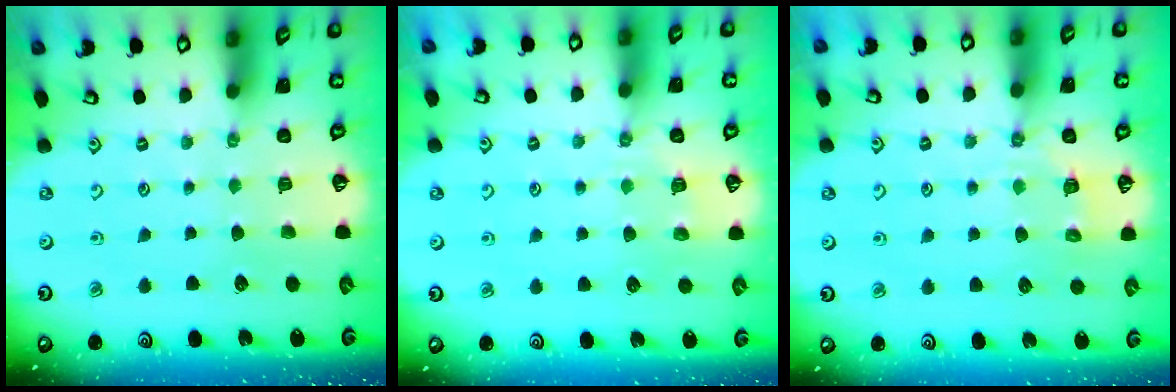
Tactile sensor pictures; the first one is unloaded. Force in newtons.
{"total": 3.8, "press": 3.7, "slide": 0.9}
{"total": 5.2, "press": 5.0, "slide": 1.2}